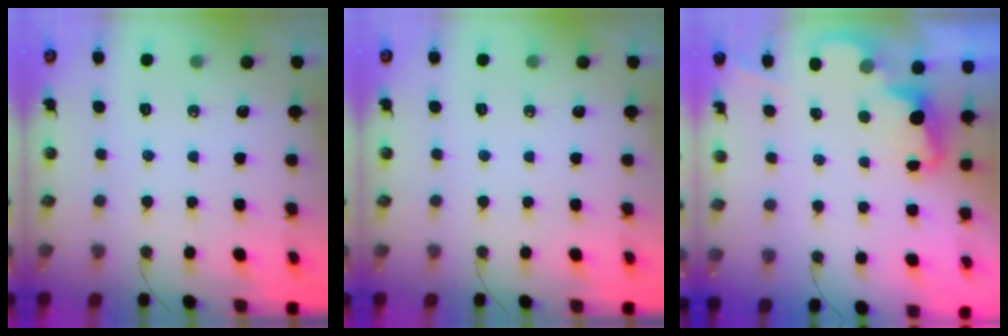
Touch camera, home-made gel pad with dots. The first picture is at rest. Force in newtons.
{"total": 0.0}
{"total": 2.3, "press": 2.2, "slide": 0.5}